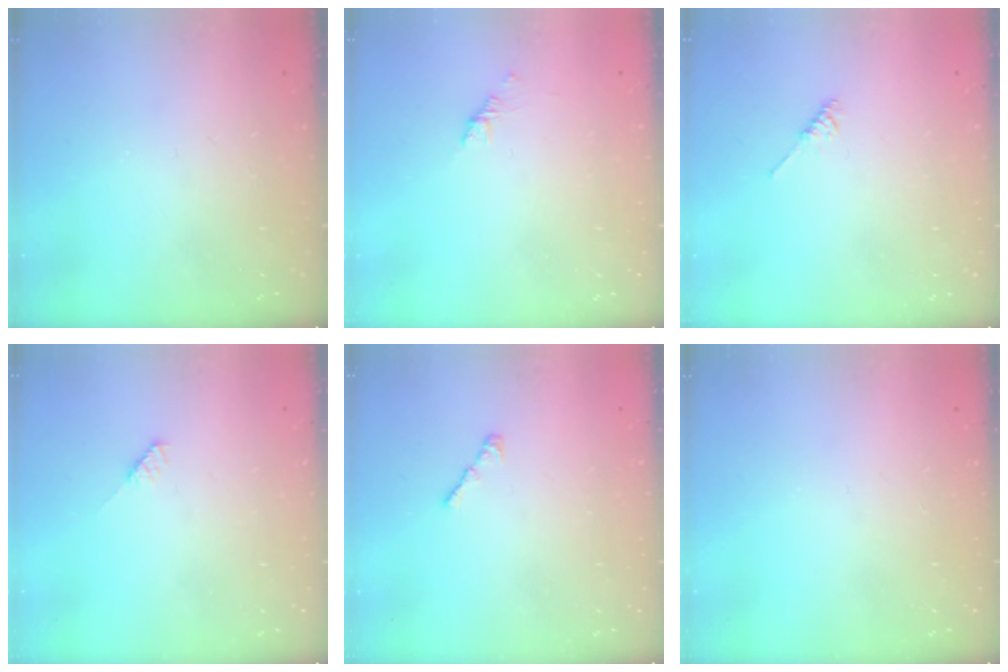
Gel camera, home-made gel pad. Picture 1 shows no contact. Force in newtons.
{"total": 1.1, "press": 1.0, "slide": 0.5}
{"total": 3.3, "press": 3.2, "slide": 0.6}
{"total": 3.0, "press": 3.0, "slide": 0.2}
{"total": 2.2, "press": 2.1, "slide": 0.6}
{"total": 0.0}